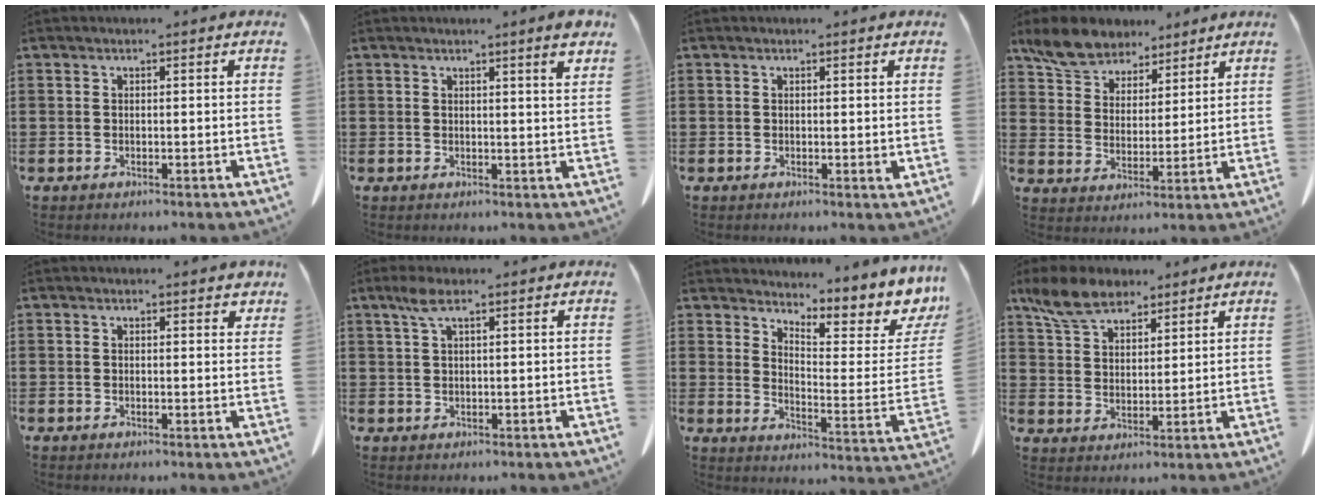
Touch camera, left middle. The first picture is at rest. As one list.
[{"total": 3.4, "force": [2.6, -0.2, 2.2], "torque": [-0.041, -0.009, 0.045]}, {"total": 0.9, "force": [0.2, 0.1, 0.9], "torque": [-0.018, -0.002, 0.004]}, {"total": 7.3, "force": [6.4, 3.1, 1.4], "torque": [-0.060, -0.015, 0.121]}, {"total": 1.3, "force": [1.2, 0.5, 0.2], "torque": [0.008, -0.002, 0.020]}, {"total": 2.9, "force": [1.4, 0.7, 2.4], "torque": [-0.053, 0.006, 0.024]}, {"total": 5.9, "force": [5.1, 1.1, 2.8], "torque": [-0.047, -0.059, 0.080]}, {"total": 7.6, "force": [6.1, 3.1, 3.1], "torque": [-0.084, -0.005, 0.117]}]